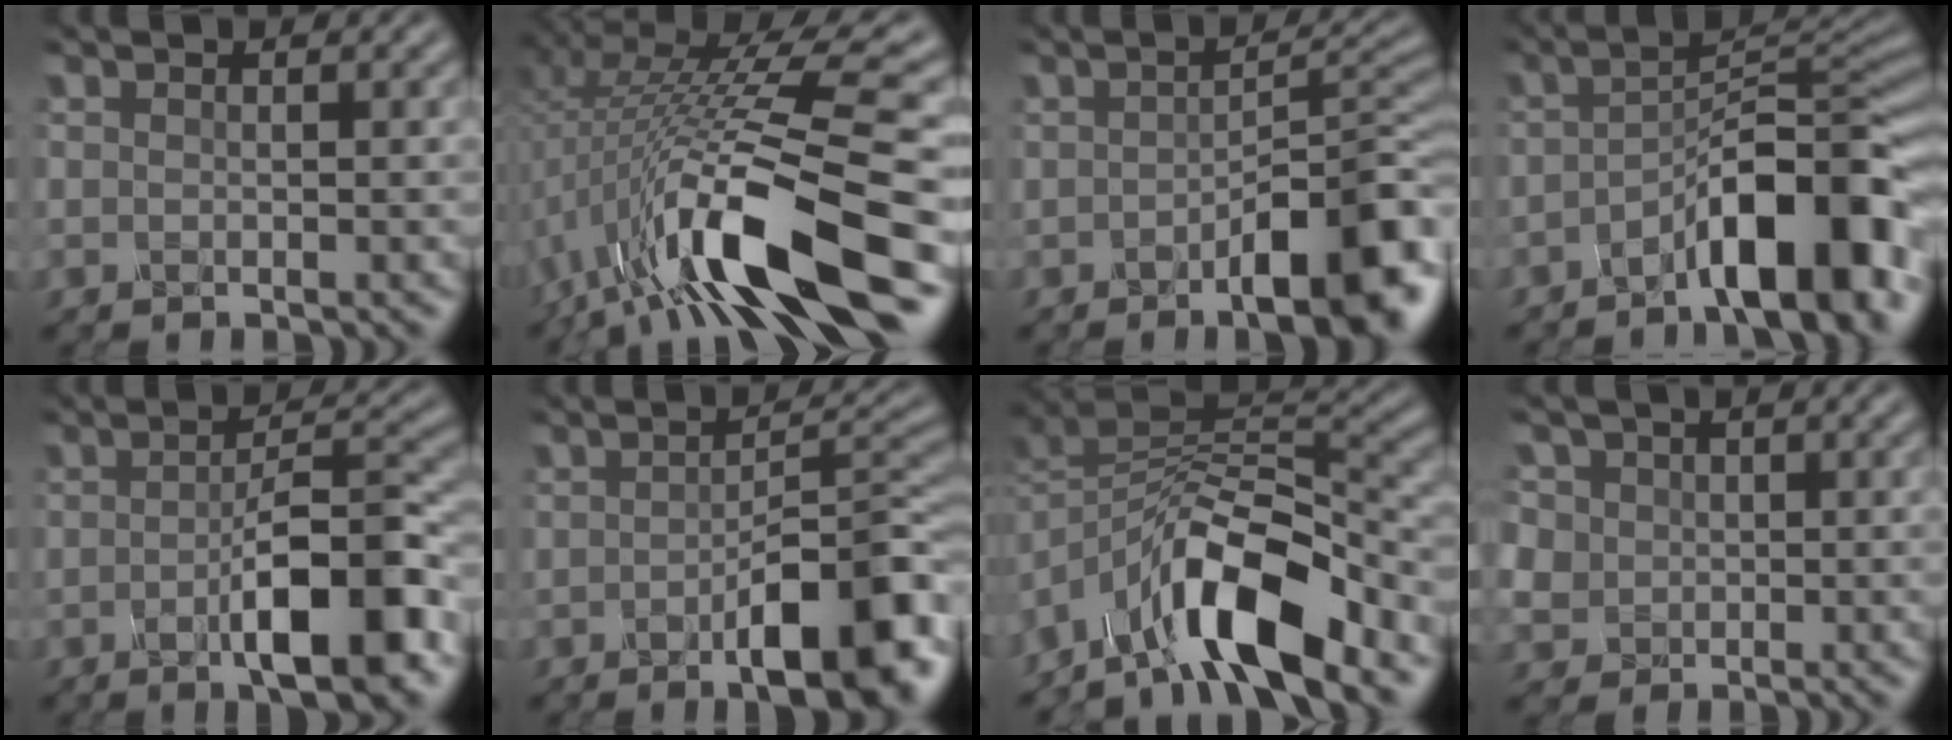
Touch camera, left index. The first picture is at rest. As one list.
[{"total": 11.7, "force": [-3.3, 2.8, 10.9], "torque": [-0.194, 0.005, -0.050]}, {"total": 7.2, "force": [-3.3, 2.2, 6.0], "torque": [-0.084, 0.004, -0.041]}, {"total": 8.7, "force": [-4.5, 2.3, 7.1], "torque": [-0.096, 0.018, -0.072]}, {"total": 8.2, "force": [-2.5, 1.9, 7.5], "torque": [-0.114, 0.004, -0.037]}, {"total": 8.8, "force": [-3.4, 2.7, 7.7], "torque": [-0.109, -0.002, -0.042]}, {"total": 10.2, "force": [-6.7, 3.7, 6.8], "torque": [-0.109, 0.006, -0.126]}, {"total": 4.7, "force": [1.6, 4.2, 1.3], "torque": [-0.055, 0.019, 0.029]}]